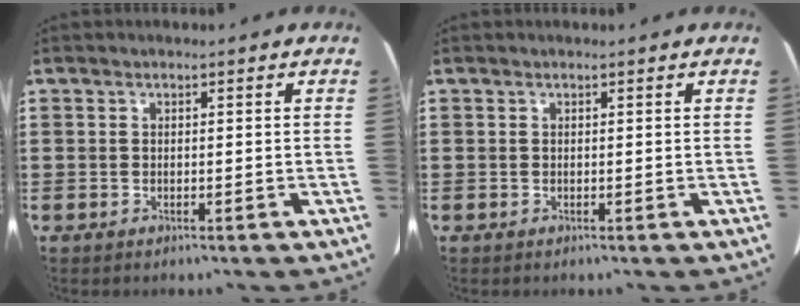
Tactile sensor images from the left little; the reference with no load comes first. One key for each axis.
{"total": 0.0}